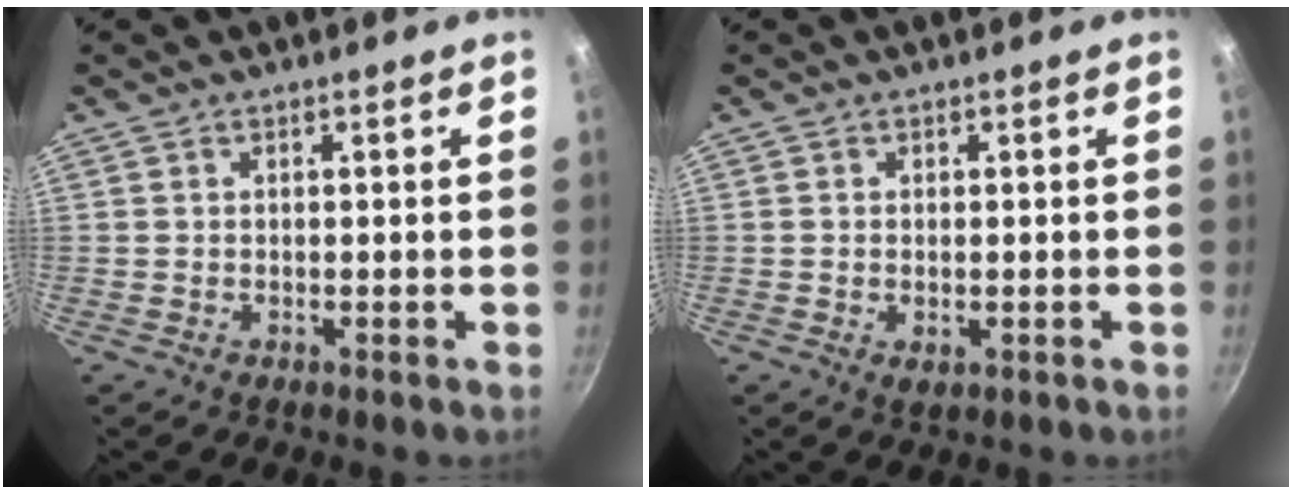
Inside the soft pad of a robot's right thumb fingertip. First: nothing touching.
{"total": 1.8, "force": [-0.4, 1.0, 1.5], "torque": [-0.026, -0.004, -0.003]}